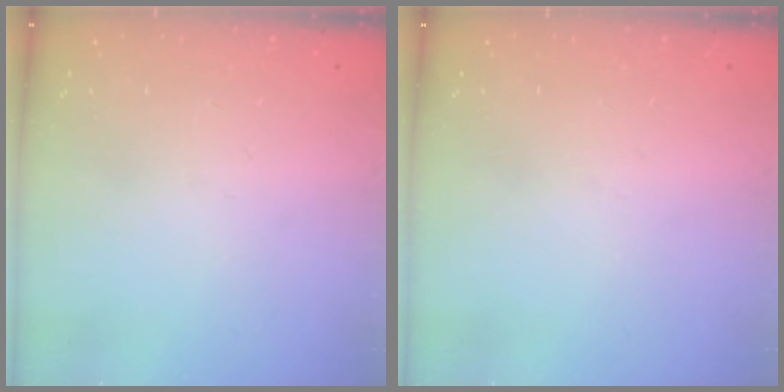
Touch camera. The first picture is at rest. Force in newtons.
{"total": 0.0}